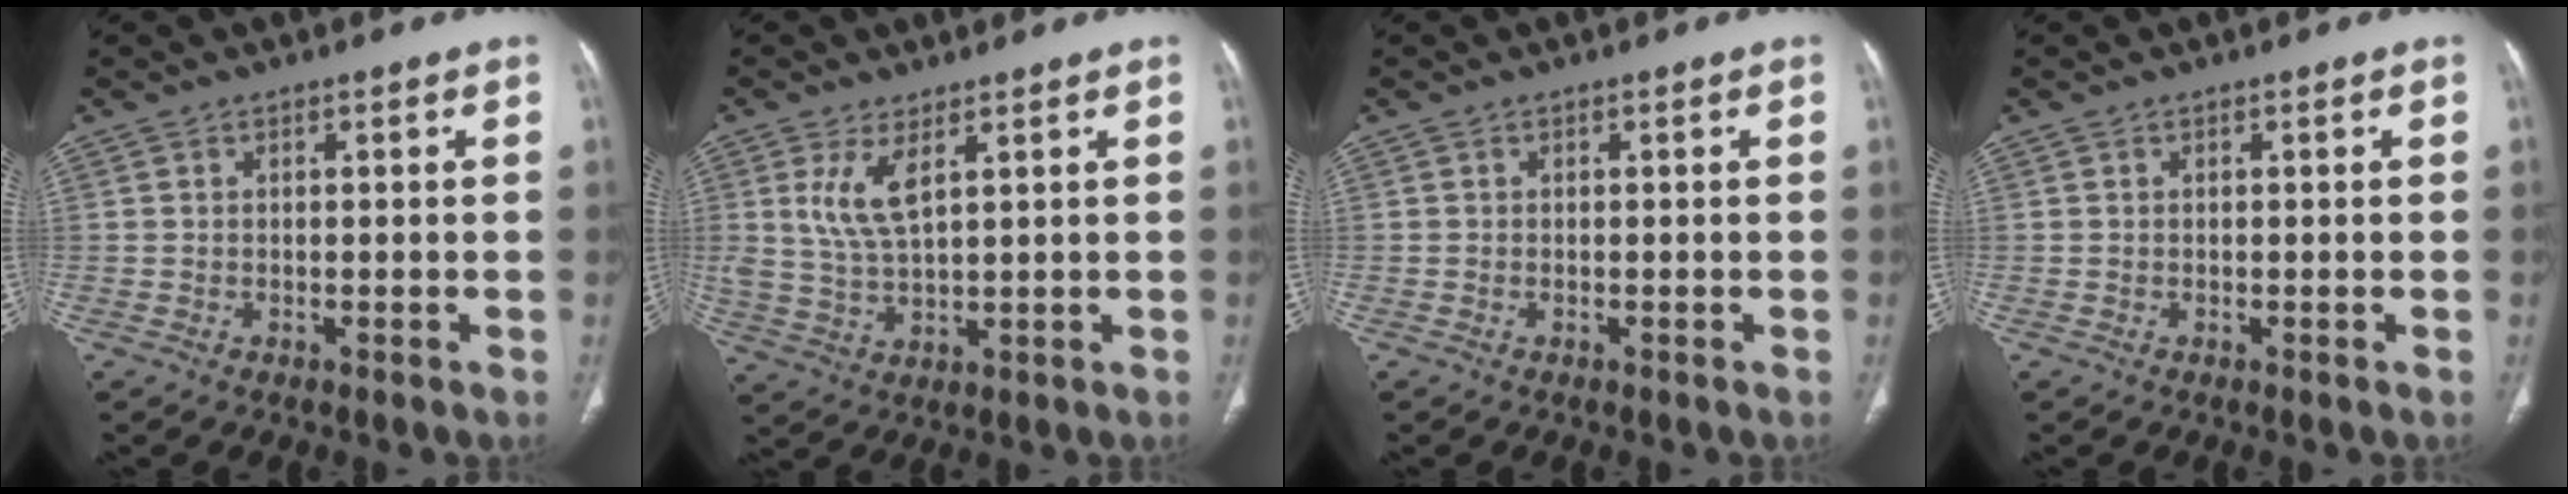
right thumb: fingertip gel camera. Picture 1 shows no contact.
{"total": 6.9, "force": [2.9, 2.6, 5.7], "torque": [-0.124, -0.017, 0.071]}
{"total": 0.0}
{"total": 0.0}